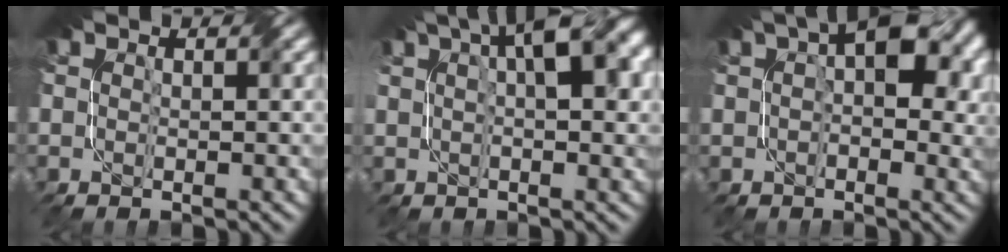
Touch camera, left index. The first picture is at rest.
{"total": 7.3, "force": [3.5, 2.6, 5.8], "torque": [-0.083, 0.025, 0.050]}
{"total": 6.0, "force": [2.2, 3.2, 4.6], "torque": [-0.055, 0.016, 0.025]}